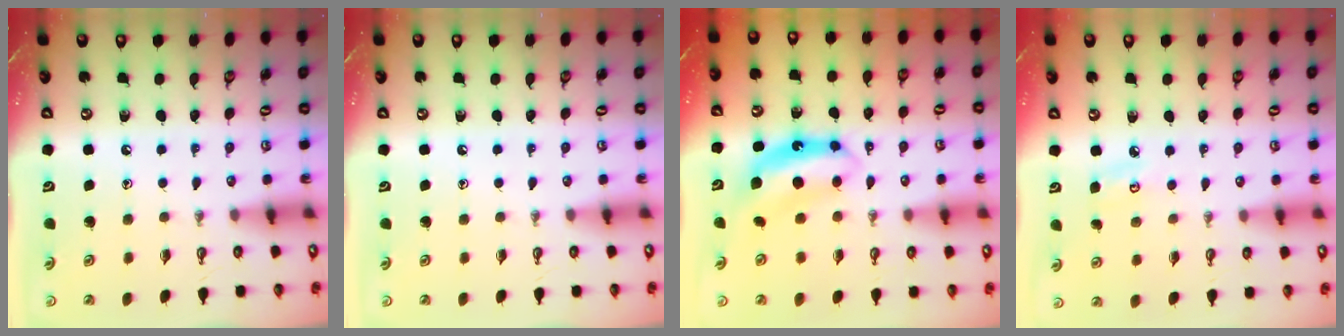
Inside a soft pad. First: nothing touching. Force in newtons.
{"total": 0.0}
{"total": 7.8, "press": 7.8, "slide": 0.2}
{"total": 4.7, "press": 4.7, "slide": 0.3}